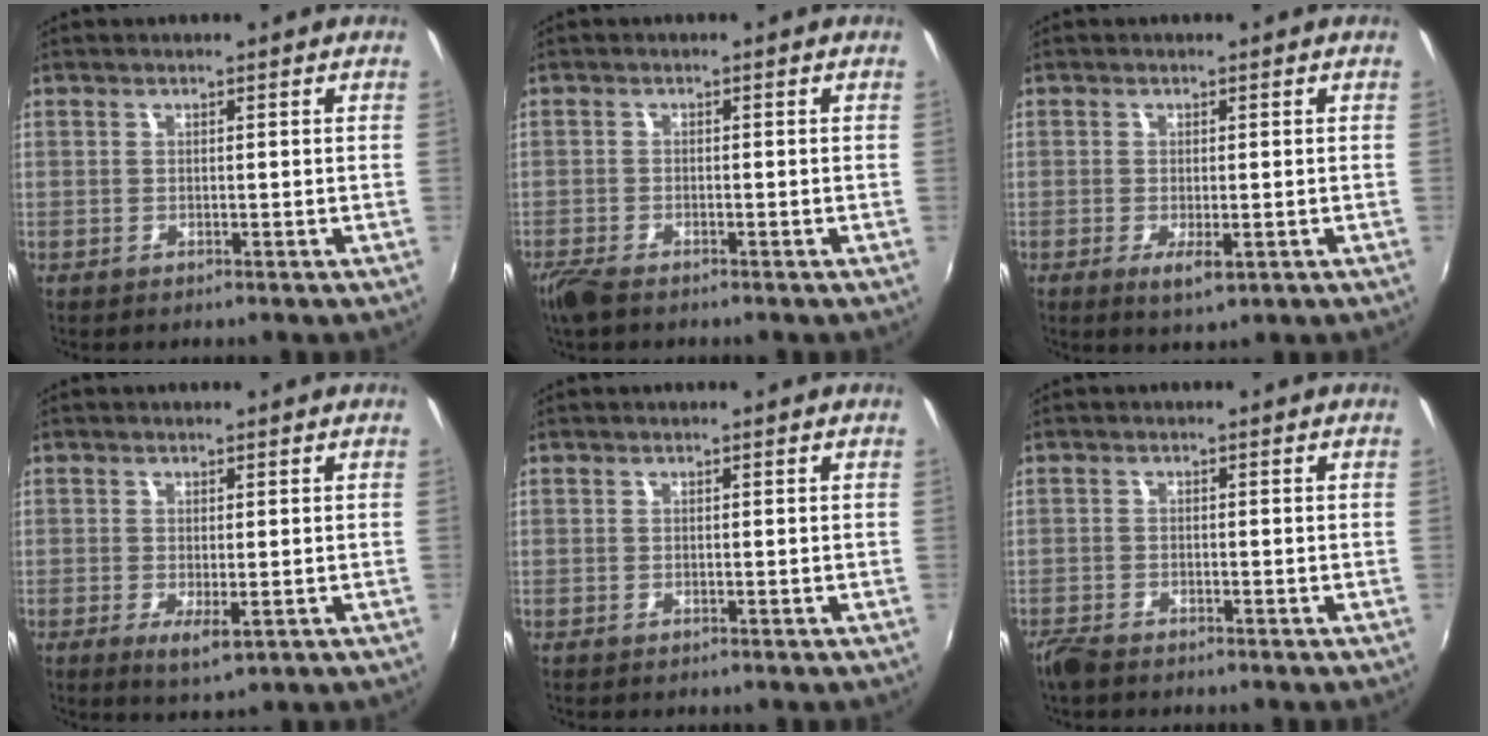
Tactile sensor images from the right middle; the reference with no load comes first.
{"total": 3.9, "force": [-3.1, 1.1, 2.1], "torque": [-0.056, -0.013, -0.062]}
{"total": 3.2, "force": [-1.0, 1.0, 2.9], "torque": [-0.054, -0.011, -0.012]}
{"total": 3.2, "force": [-0.6, 0.9, 3.0], "torque": [-0.053, -0.013, -0.006]}
{"total": 0.0}
{"total": 3.1, "force": [-2.7, 0.8, 1.2], "torque": [-0.036, -0.011, -0.056]}